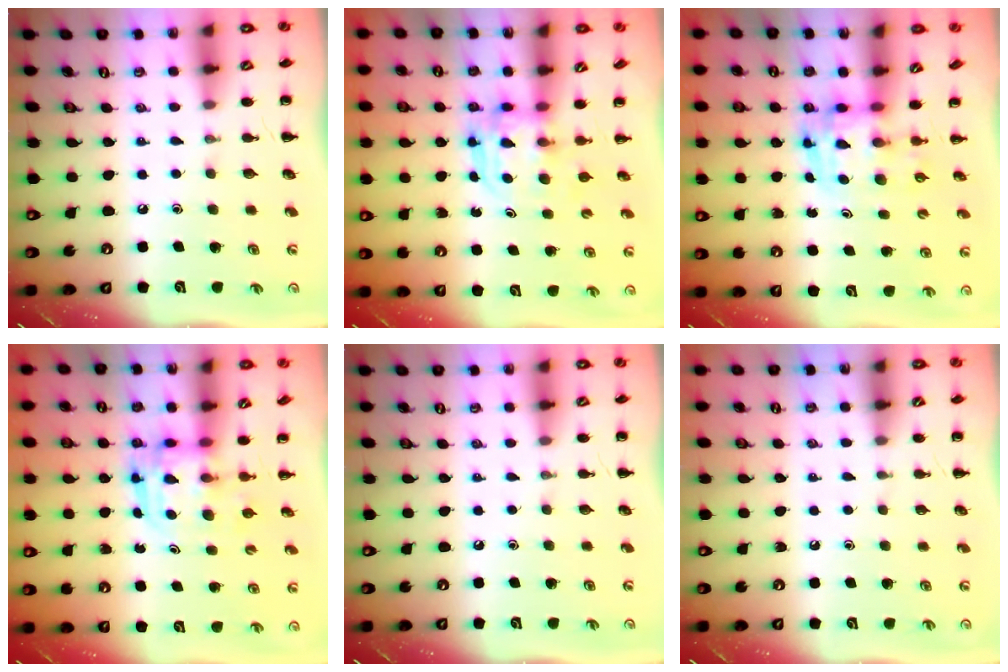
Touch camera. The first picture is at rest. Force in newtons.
{"total": 3.6, "press": 3.6, "slide": 0.3}
{"total": 3.6, "press": 3.5, "slide": 0.7}
{"total": 3.0, "press": 3.0, "slide": 0.3}
{"total": 0.0}
{"total": 0.0}